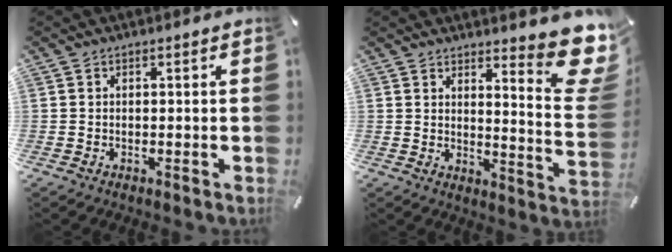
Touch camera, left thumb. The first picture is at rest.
{"total": 11.9, "force": [8.5, 3.0, 7.7], "torque": [-0.094, -0.080, 0.148]}